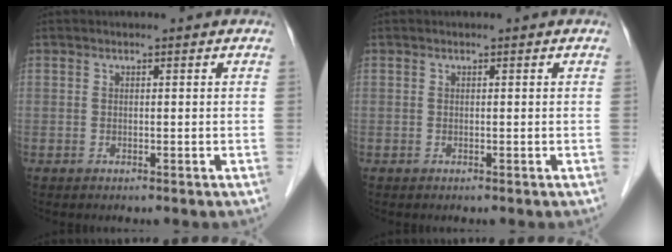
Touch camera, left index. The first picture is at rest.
{"total": 0.0}